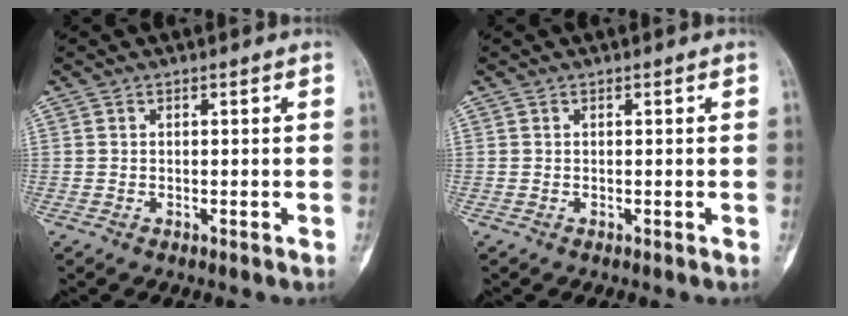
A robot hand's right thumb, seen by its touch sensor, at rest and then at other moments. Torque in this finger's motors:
{"motor_torque": [0.02, 0.00, 0.05, 0.00, 0.01]}